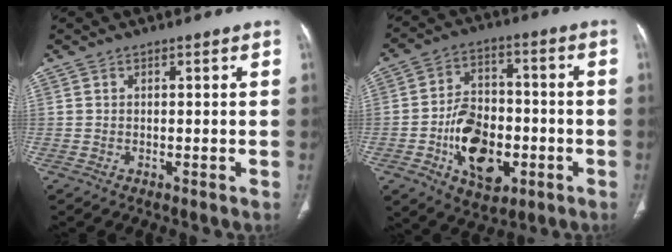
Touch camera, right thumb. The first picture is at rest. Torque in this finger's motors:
{"motor_torque": [1.36, 1.99, 0.72, -0.93, 0.19]}